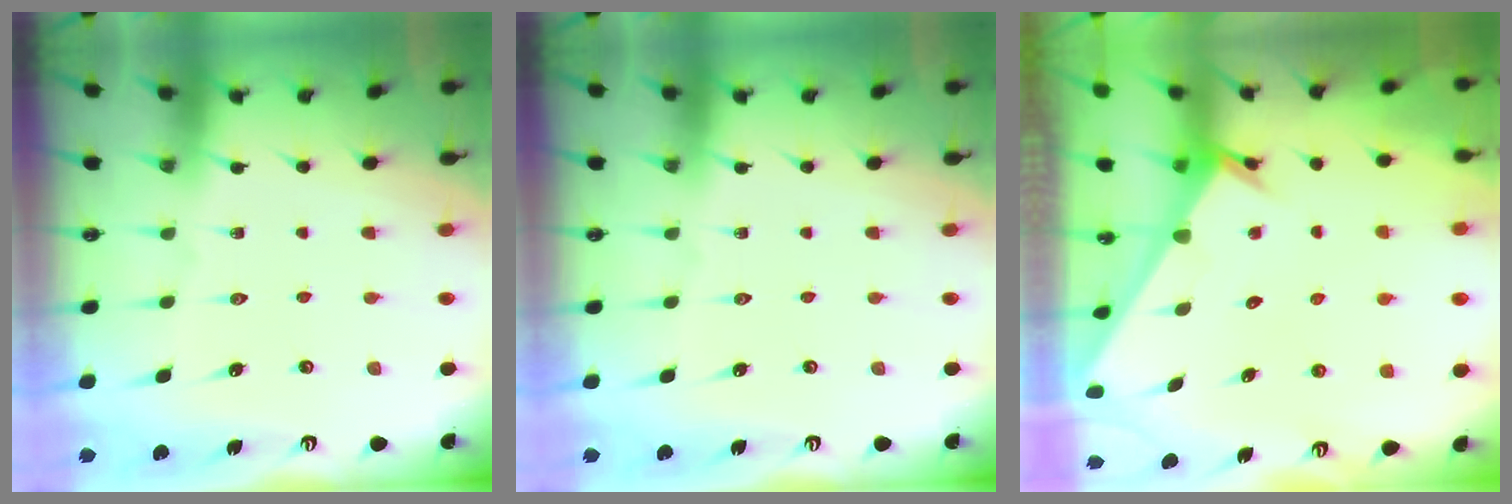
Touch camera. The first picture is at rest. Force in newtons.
{"total": 0.0}
{"total": 2.4, "press": 2.4, "slide": 0.1}